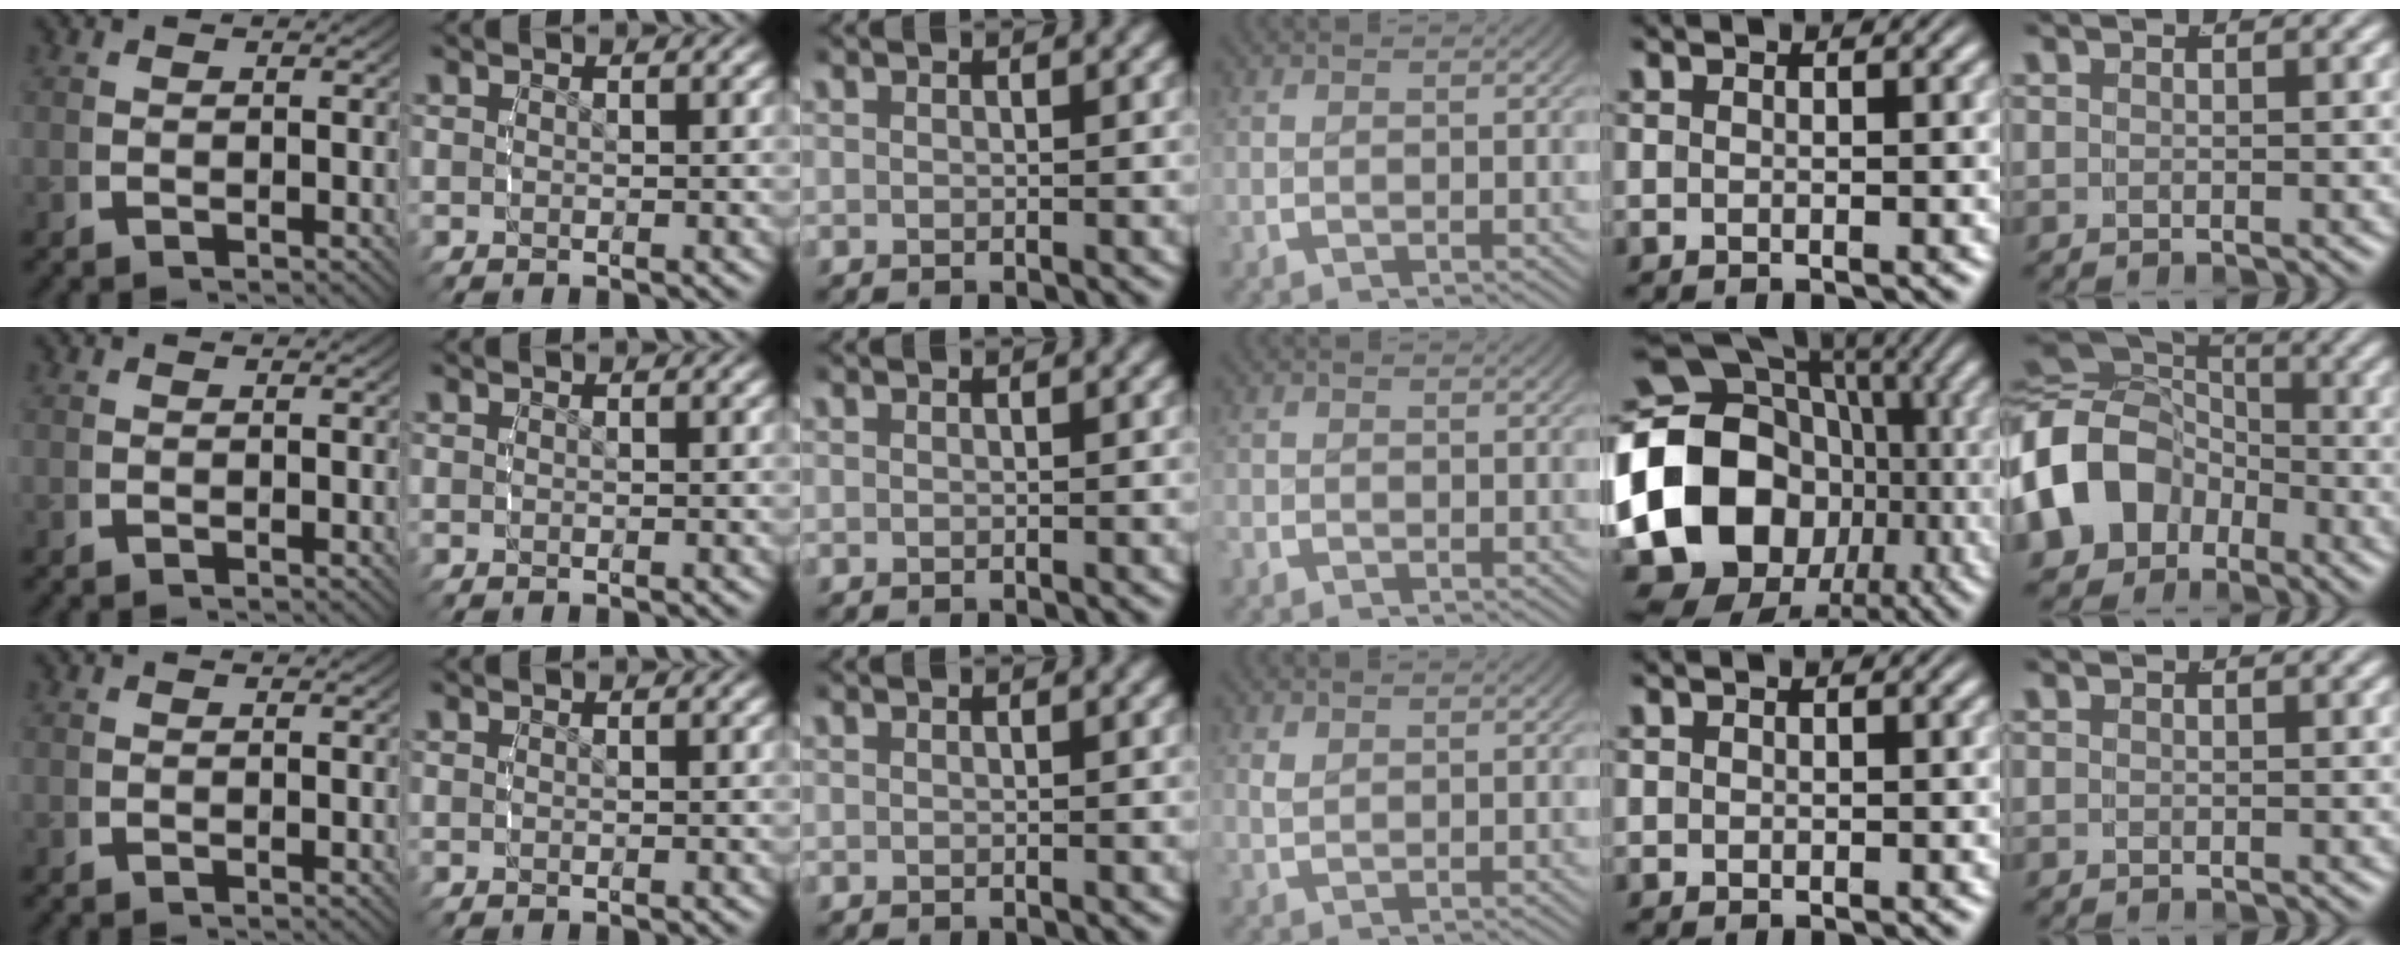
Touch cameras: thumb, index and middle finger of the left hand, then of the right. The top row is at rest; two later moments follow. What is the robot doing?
{"motion": "grasp_and_lifting", "object": "small bumper sticker"}